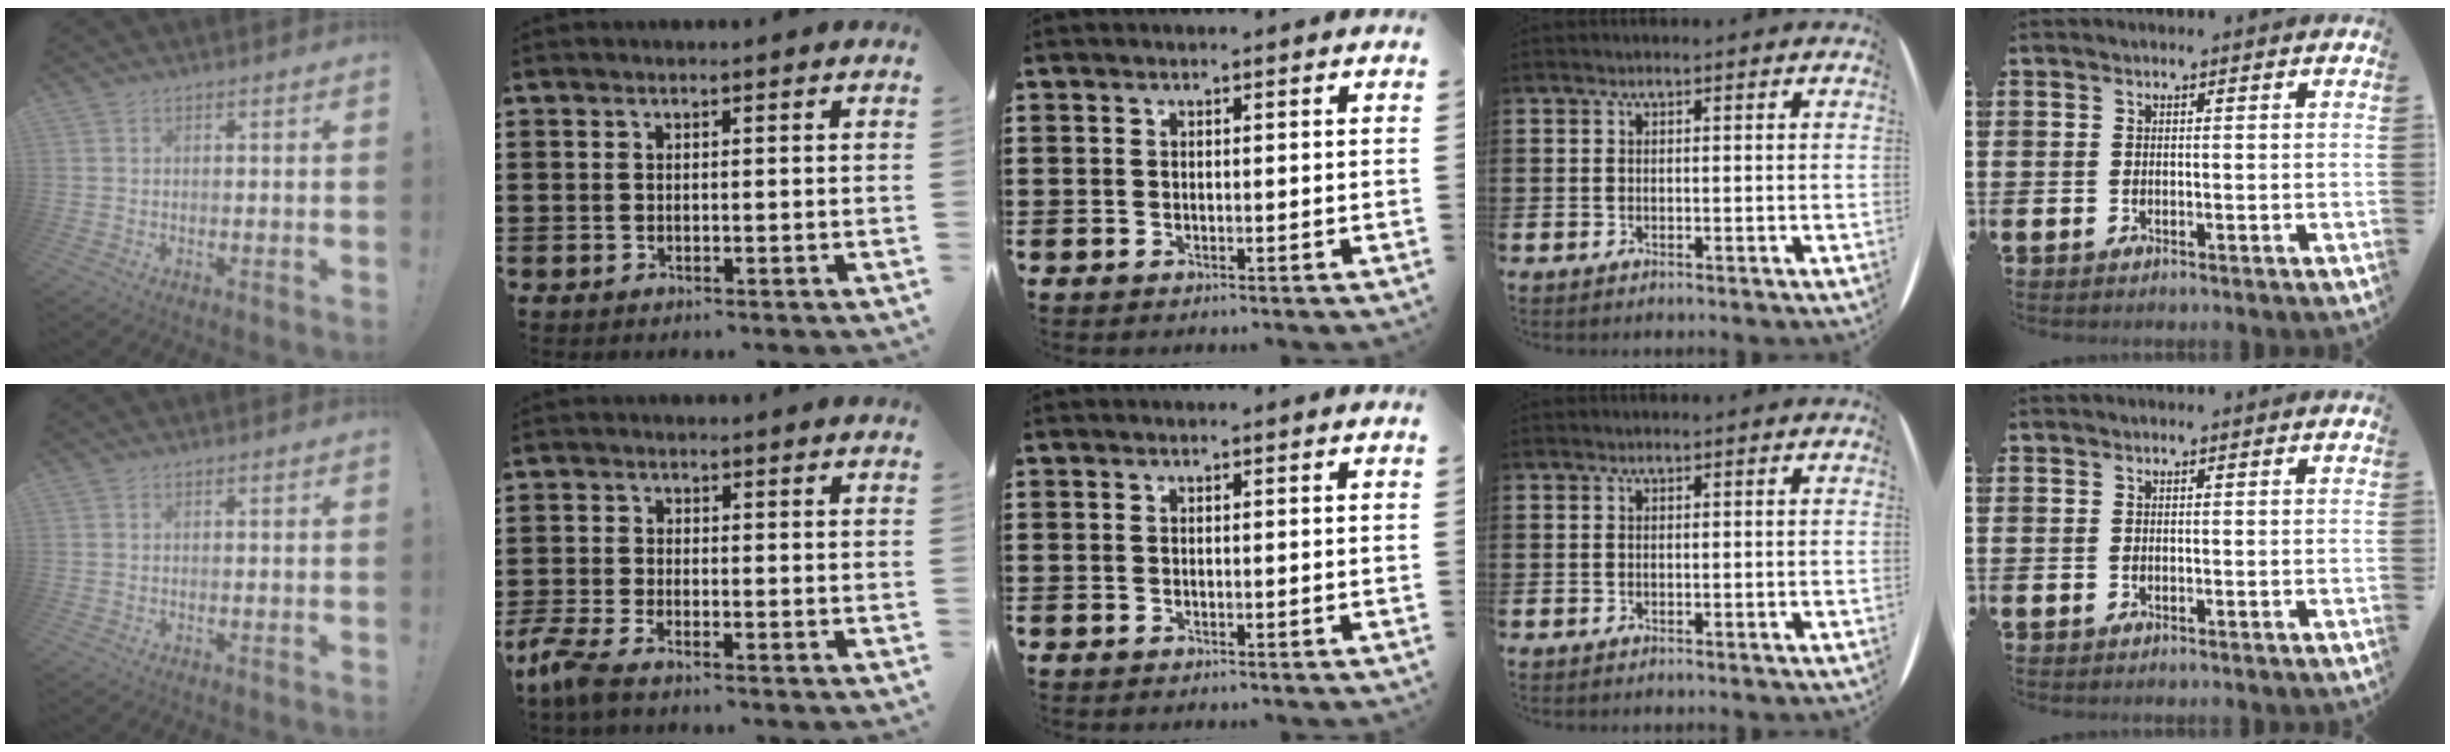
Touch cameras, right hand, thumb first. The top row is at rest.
{"index": {"total": 3.3, "force": [-2.9, 0.1, 1.5], "torque": [-0.056, -0.012, -0.064]}}